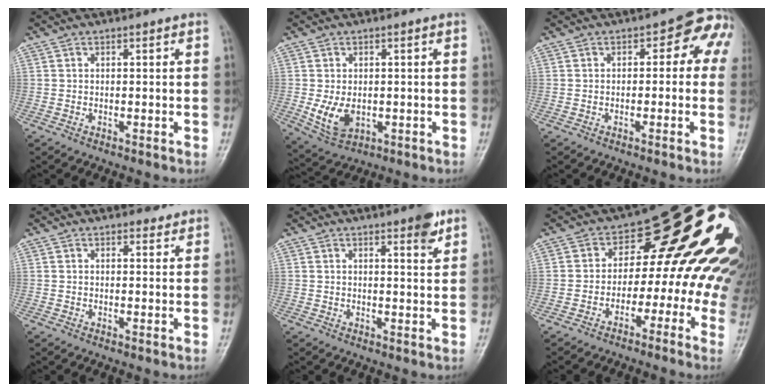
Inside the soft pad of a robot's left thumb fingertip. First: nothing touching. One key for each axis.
{"total": 6.6, "fx": -0.8, "fy": 4.5, "fz": 4.8, "tx": -0.078, "ty": -0.011, "tz": -0.002}
{"total": 6.7, "fx": 0.4, "fy": 4.4, "fz": 5.1, "tx": -0.012, "ty": 0.026, "tz": -0.009}
{"total": 1.9, "fx": 1.6, "fy": 0.9, "fz": 0.5, "tx": 0.004, "ty": -0.010, "tz": 0.019}
{"total": 4.3, "fx": 2.7, "fy": 1.0, "fz": 3.2, "tx": -0.037, "ty": -0.016, "tz": 0.034}
{"total": 20.0, "fx": -0.2, "fy": 12.0, "fz": 15.9, "tx": -0.164, "ty": 0.054, "tz": -0.007}